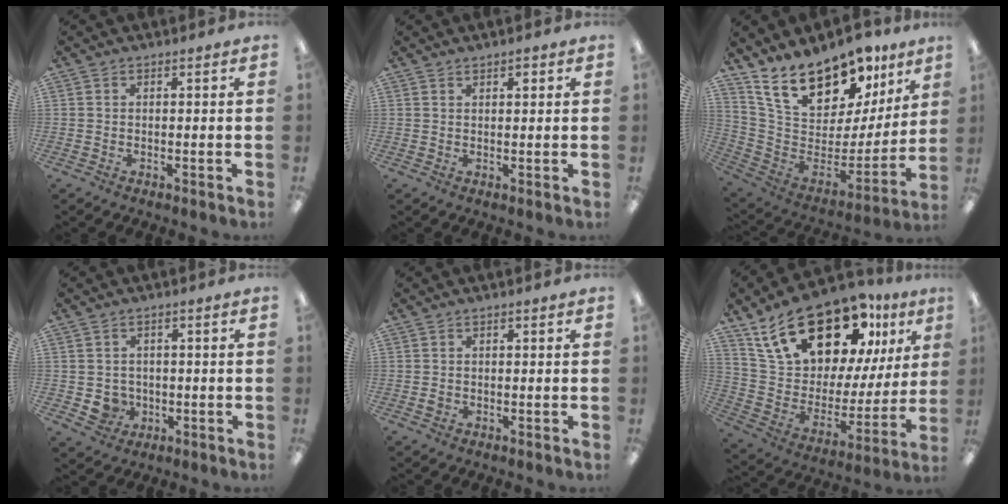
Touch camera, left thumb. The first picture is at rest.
{"total": 1.5, "force": [1.2, 0.5, 0.8], "torque": [-0.008, -0.003, 0.020]}
{"total": 19.9, "force": [15.7, 8.6, 8.5], "torque": [-0.149, -0.118, 0.283]}
{"total": 4.4, "force": [-0.4, 4.2, 1.3], "torque": [-0.027, 0.004, -0.005]}
{"total": 0.9, "force": [0.0, 0.8, 0.3], "torque": [-0.005, 0.004, 0.000]}
{"total": 23.0, "force": [16.0, 10.8, 12.4], "torque": [-0.203, -0.102, 0.281]}